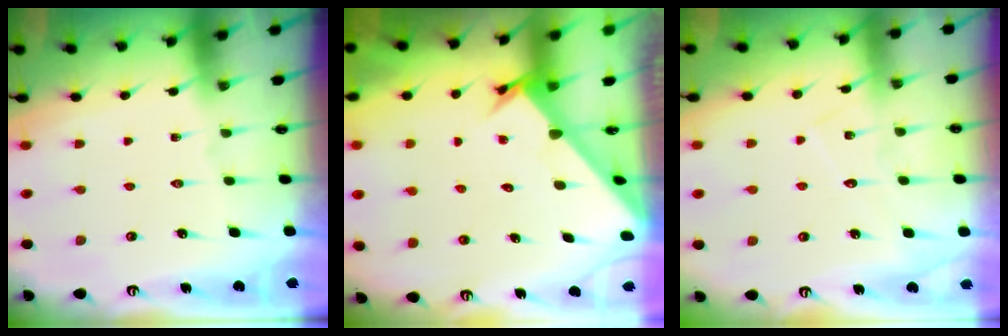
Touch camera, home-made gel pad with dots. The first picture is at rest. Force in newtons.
{"total": 2.6, "press": 2.6, "slide": 0.2}
{"total": 6.0, "press": 5.9, "slide": 0.5}